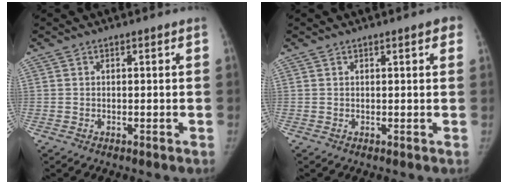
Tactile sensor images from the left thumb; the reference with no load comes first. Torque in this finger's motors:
{"motor_torque": [0.63, 0.08, 0.87, -0.35, 0.05]}